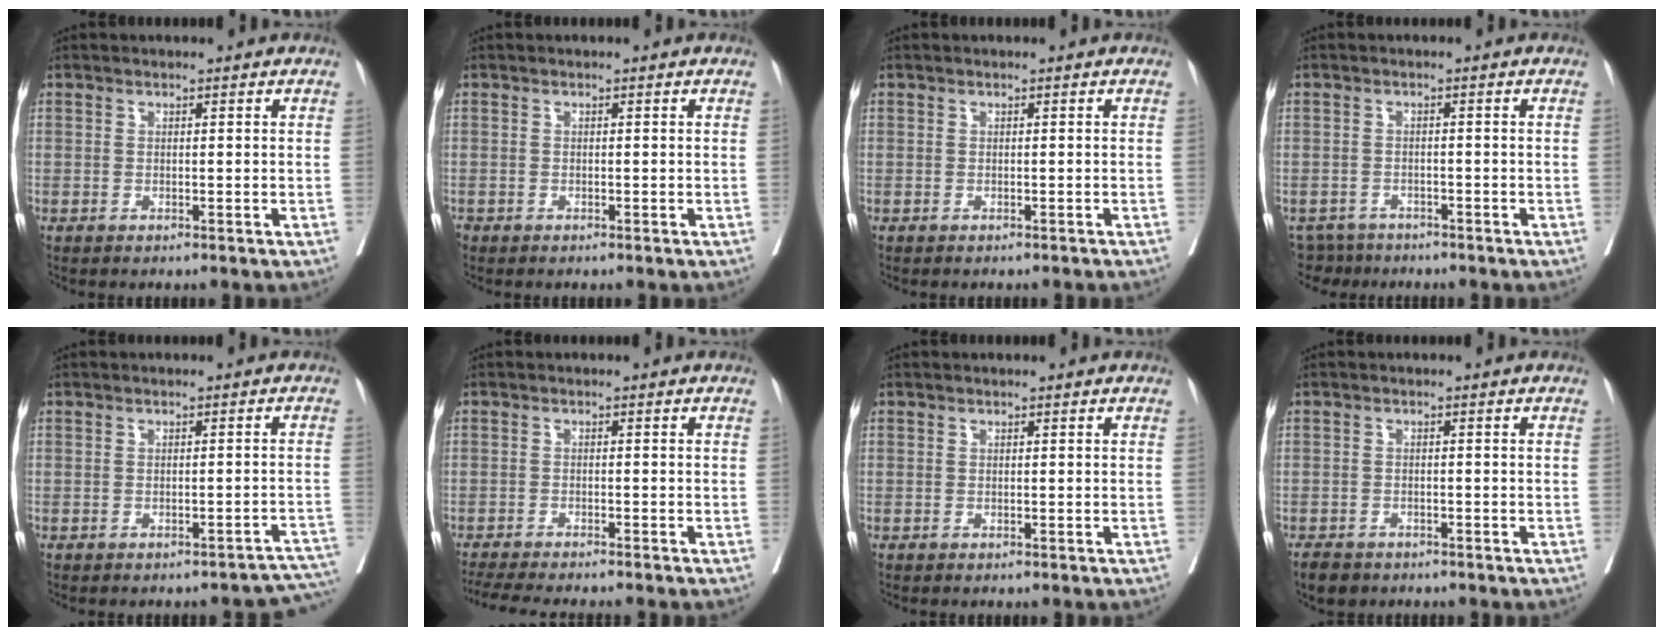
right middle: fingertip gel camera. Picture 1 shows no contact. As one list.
[{"total": 0.7, "force": [-0.5, 0.4, 0.1], "torque": [-0.007, 0.001, -0.011]}, {"total": 1.1, "force": [-1.0, 0.1, 0.3], "torque": [-0.007, -0.001, -0.015]}, {"total": 4.2, "force": [-3.7, 1.8, -0.7], "torque": [0.016, -0.002, -0.061]}, {"total": 5.8, "force": [-5.4, 1.8, 1.2], "torque": [0.014, 0.017, -0.052]}, {"total": 10.4, "force": [-9.3, 0.7, 4.6], "torque": [-0.057, -0.017, -0.133]}, {"total": 0.0}, {"total": 3.6, "force": [-2.8, 2.0, 1.0], "torque": [-0.018, -0.002, -0.040]}]